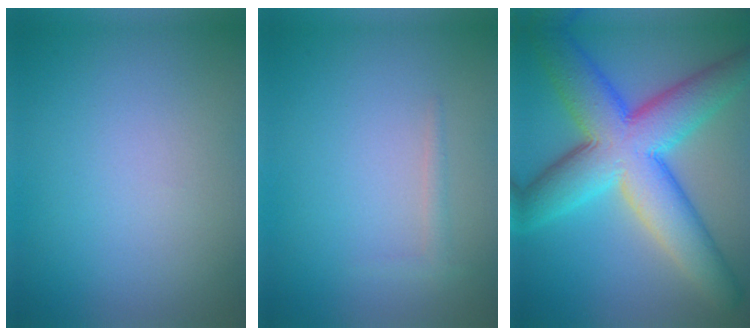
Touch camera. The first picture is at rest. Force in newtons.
{"total": 0.8, "press": 0.8, "slide": 0.0}
{"total": 11.5, "press": 11.5, "slide": 0.5}